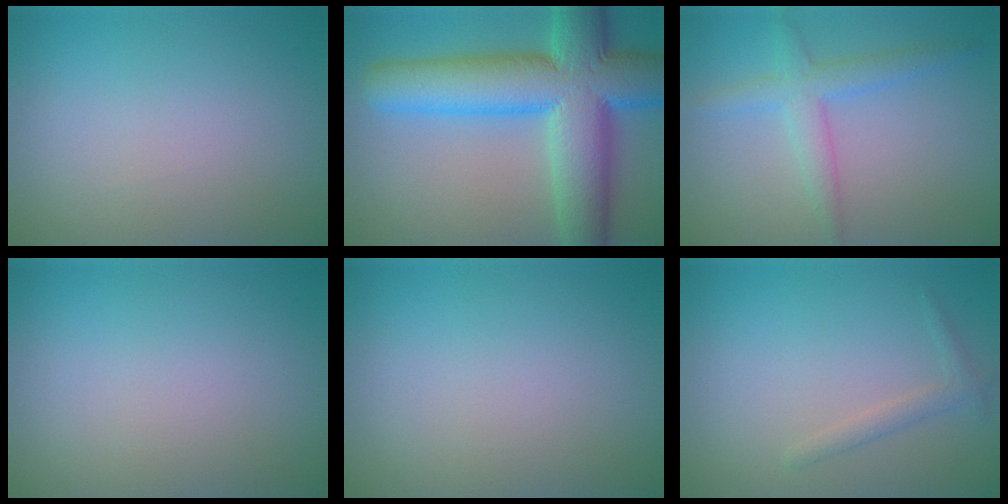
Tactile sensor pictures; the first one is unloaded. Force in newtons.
{"total": 13.1, "press": 13.1, "slide": 0.4}
{"total": 3.0, "press": 3.0, "slide": 0.2}
{"total": 0.0}
{"total": 0.0}
{"total": 1.3, "press": 1.3, "slide": 0.0}